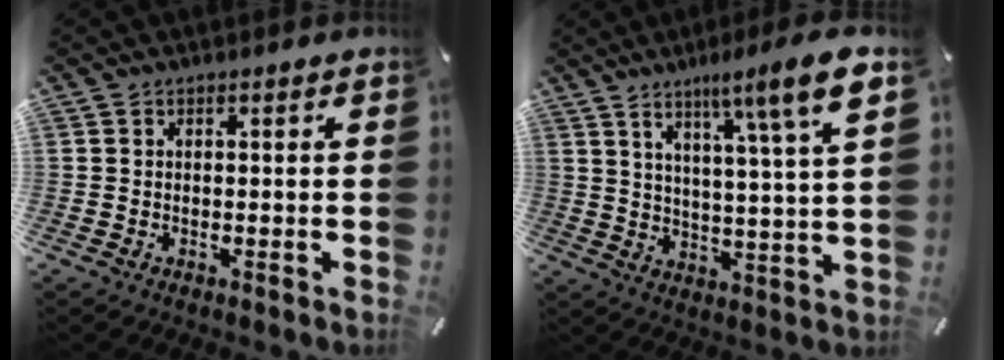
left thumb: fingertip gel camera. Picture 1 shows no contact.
{"total": 12.0, "force": [7.8, 0.2, 9.1], "torque": [-0.145, -0.044, 0.117]}